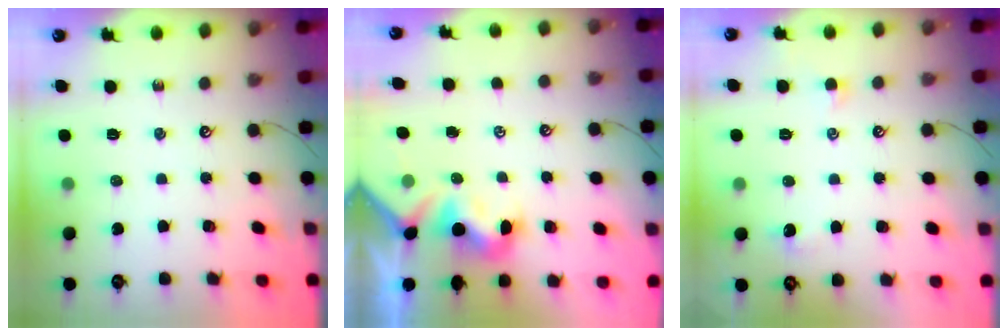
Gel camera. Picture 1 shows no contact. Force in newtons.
{"total": 2.2, "press": 2.1, "slide": 0.7}
{"total": 1.0, "press": 0.9, "slide": 0.6}